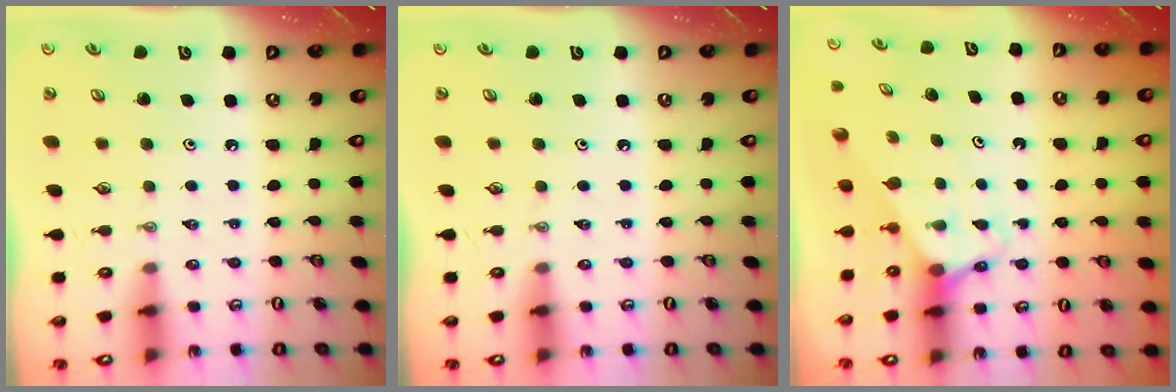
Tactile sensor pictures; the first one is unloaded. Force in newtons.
{"total": 0.0}
{"total": 2.6, "press": 2.6, "slide": 0.2}